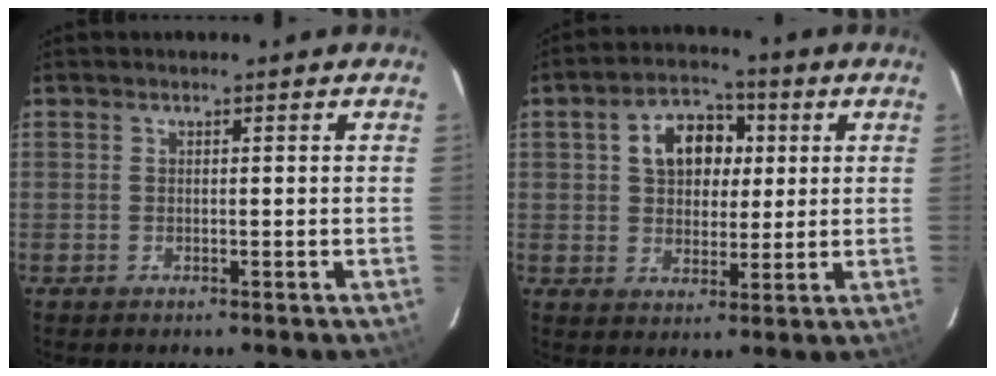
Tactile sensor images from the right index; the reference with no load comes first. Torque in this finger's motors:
{"motor_torque": [0.56, 0.33, 0.20, 0.09]}